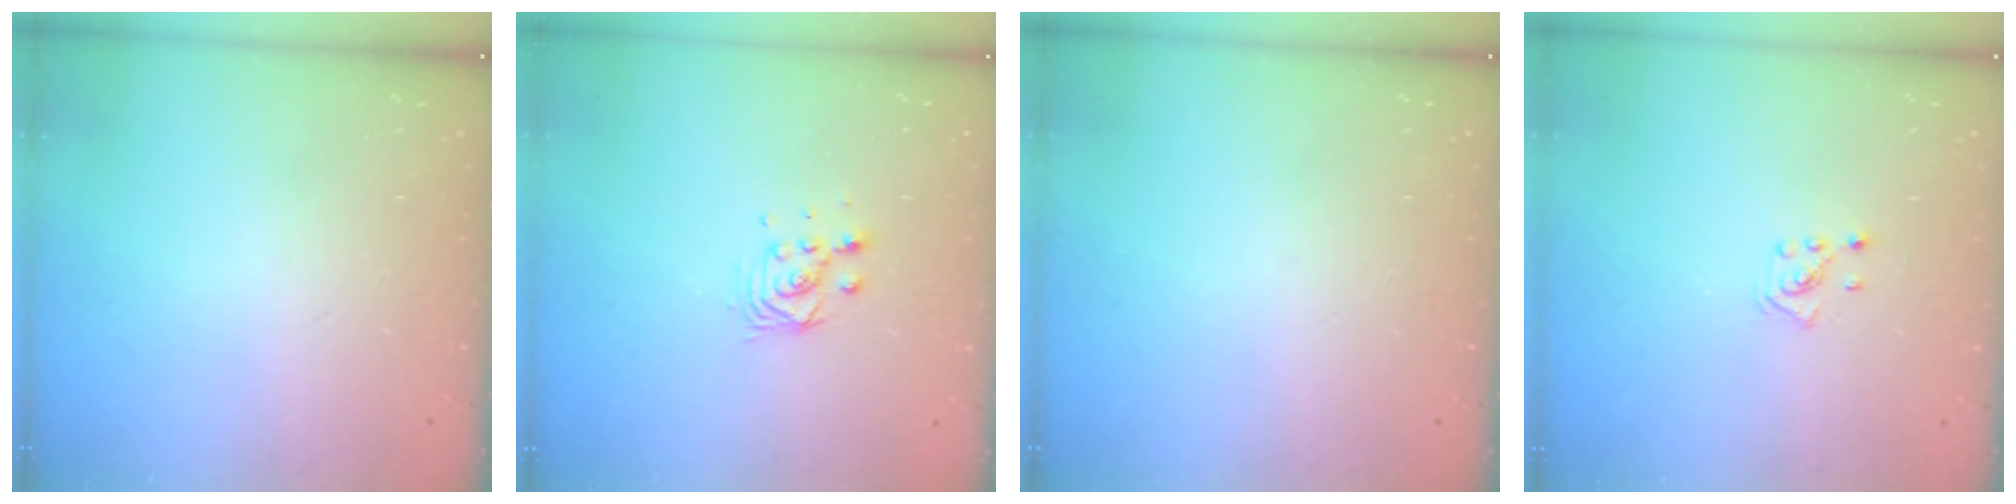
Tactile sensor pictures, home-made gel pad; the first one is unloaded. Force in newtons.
{"total": 4.9, "press": 4.9, "slide": 0.4}
{"total": 0.0}
{"total": 2.6, "press": 2.6, "slide": 0.5}